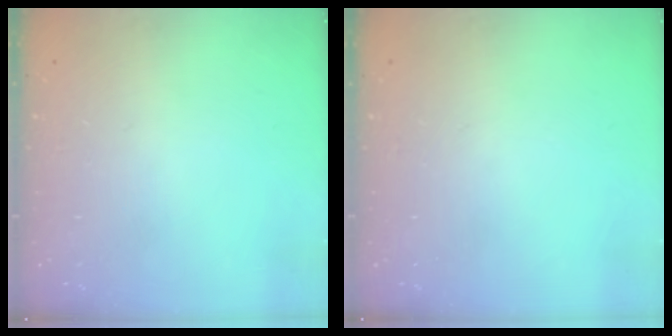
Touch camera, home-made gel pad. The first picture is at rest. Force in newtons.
{"total": 0.0}